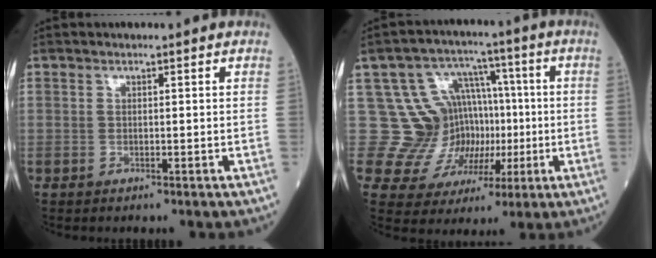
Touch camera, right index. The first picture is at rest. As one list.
[{"total": 12.4, "force": [0.7, 11.8, 4.0], "torque": [-0.059, 0.056, 0.036]}]